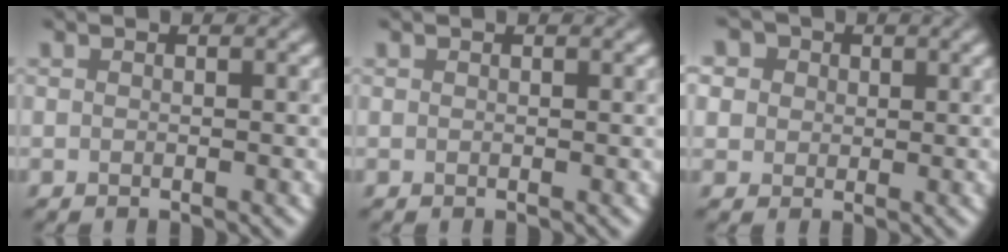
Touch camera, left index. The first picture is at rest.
{"total": 0.0}
{"total": 7.8, "force": [3.7, 6.0, 3.3], "torque": [-0.056, 0.031, 0.034]}